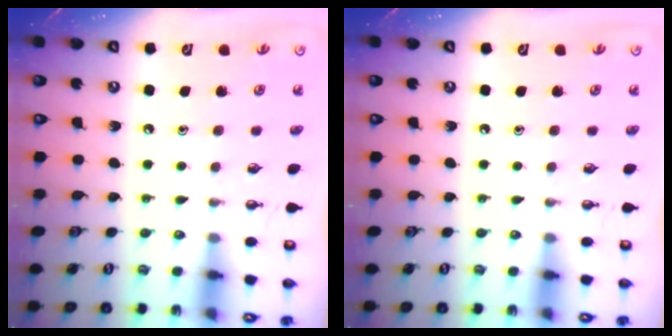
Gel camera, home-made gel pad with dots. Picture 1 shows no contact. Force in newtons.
{"total": 0.0}